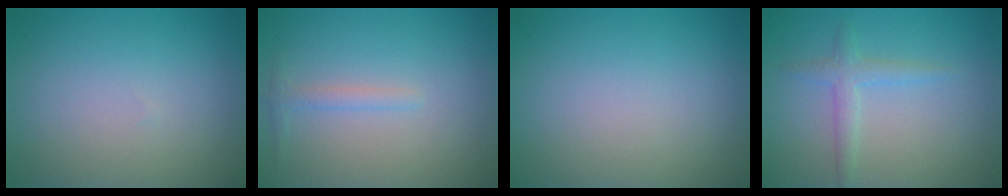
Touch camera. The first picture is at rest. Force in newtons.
{"total": 1.1, "press": 1.1, "slide": 0.0}
{"total": 0.0}
{"total": 1.9, "press": 1.9, "slide": 0.1}